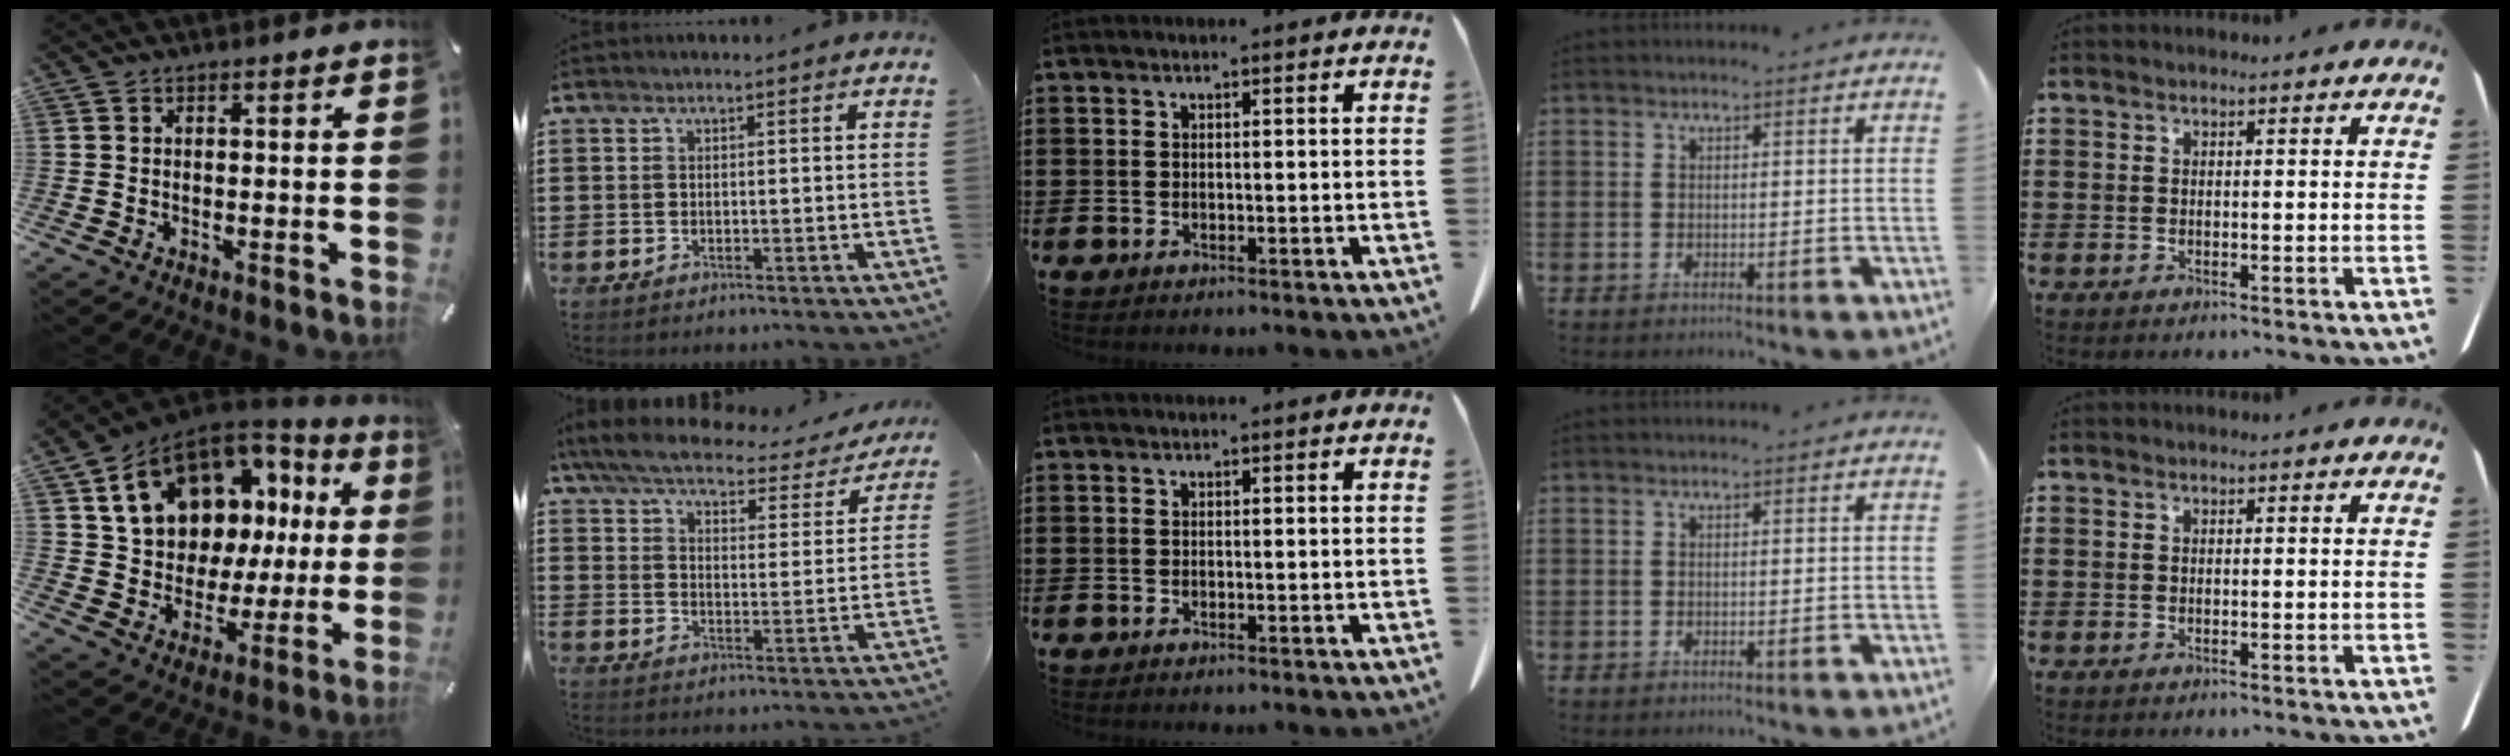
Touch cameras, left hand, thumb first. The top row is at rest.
{"thumb": {"total": 17.3, "force": [8.0, 12.7, 8.5], "torque": [-0.152, -0.043, 0.160]}, "index": {"total": 5.7, "force": [4.9, 1.1, 2.7], "torque": [-0.075, -0.024, 0.081]}}